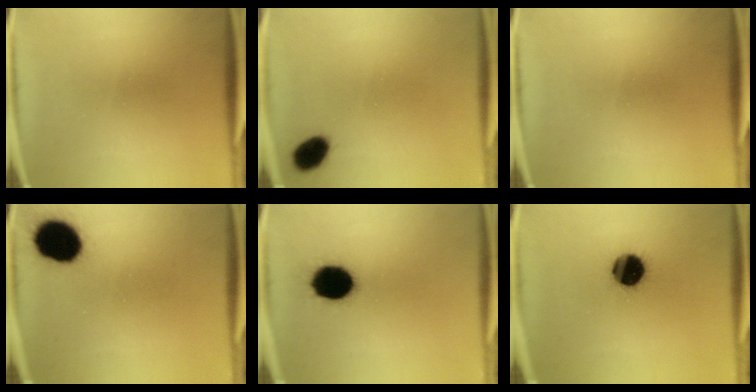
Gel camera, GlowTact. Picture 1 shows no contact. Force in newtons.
{"total": 5.4}
{"total": 0.0}
{"total": 14.4}
{"total": 13.8}
{"total": 13.0}